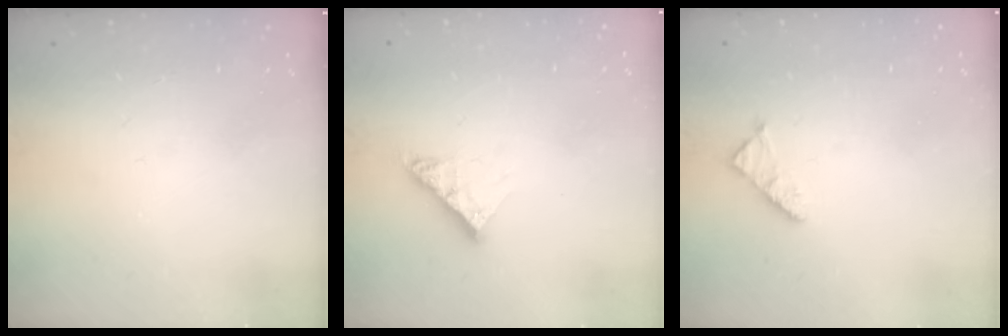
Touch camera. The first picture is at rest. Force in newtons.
{"total": 7.6, "press": 7.6, "slide": 0.7}
{"total": 2.3, "press": 2.3, "slide": 0.4}